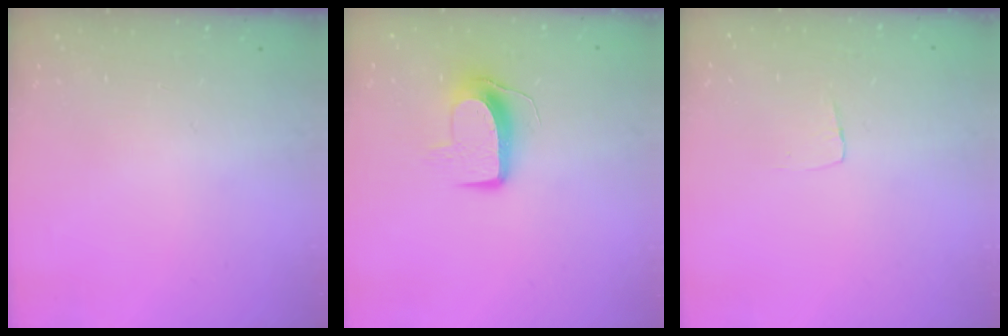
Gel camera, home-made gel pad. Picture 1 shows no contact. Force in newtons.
{"total": 9.6, "press": 9.6, "slide": 0.2}
{"total": 3.3, "press": 3.3, "slide": 0.2}